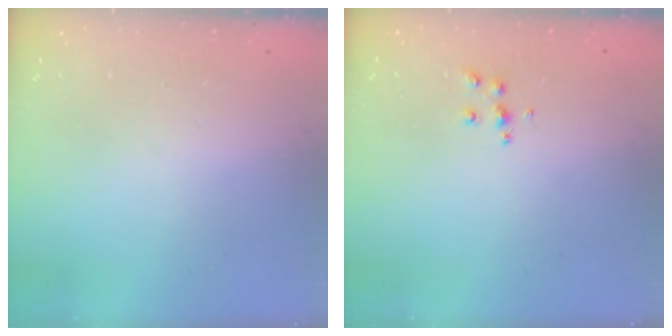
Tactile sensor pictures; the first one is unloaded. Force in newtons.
{"total": 6.2, "press": 6.2, "slide": 0.5}